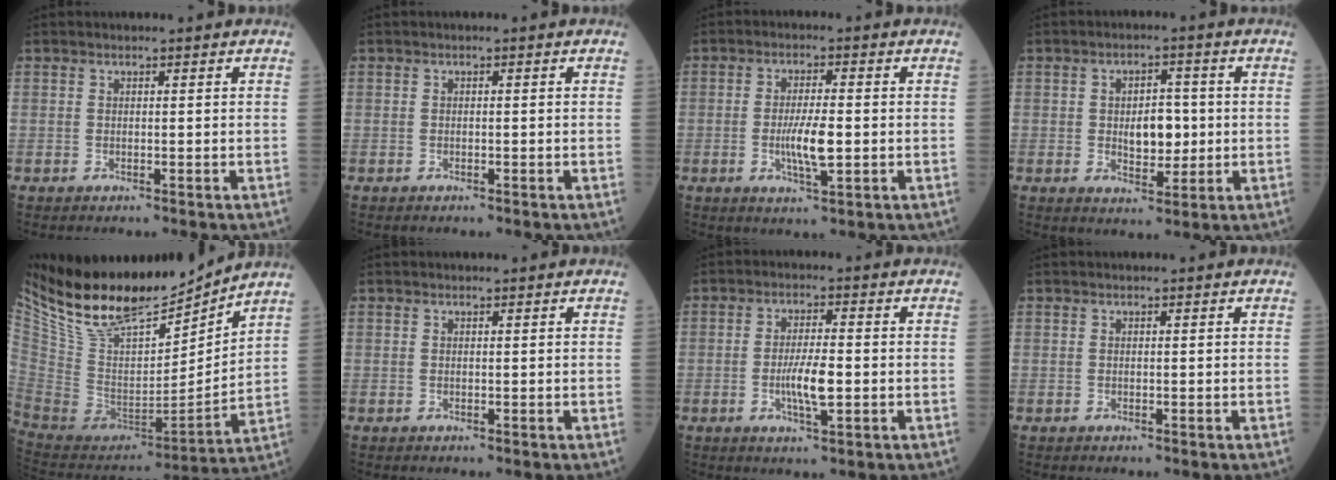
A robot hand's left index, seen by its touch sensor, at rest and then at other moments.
{"total": 0.0}
{"total": 5.2, "force": [-1.0, 0.8, 5.0], "torque": [-0.098, -0.010, -0.018]}
{"total": 5.3, "force": [-0.2, 2.9, 4.5], "torque": [-0.067, 0.001, 0.000]}
{"total": 21.4, "force": [18.5, 4.9, 9.7], "torque": [-0.184, -0.016, 0.333]}
{"total": 0.0}
{"total": 5.0, "force": [-1.2, 0.8, 4.8], "torque": [-0.093, -0.008, -0.022]}
{"total": 0.0}